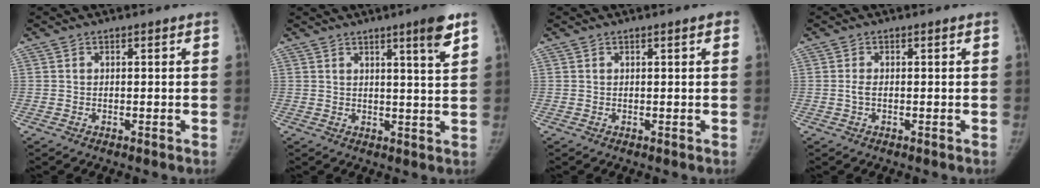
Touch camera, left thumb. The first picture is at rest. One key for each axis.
{"total": 6.1, "fx": 3.6, "fy": 0.0, "fz": 4.9, "tx": -0.066, "ty": -0.025, "tz": 0.052}
{"total": 1.2, "fx": 0.6, "fy": 0.1, "fz": 1.1, "tx": -0.017, "ty": 0.001, "tz": 0.006}
{"total": 1.3, "fx": -0.1, "fy": 0.4, "fz": 1.3, "tx": -0.030, "ty": 0.003, "tz": 0.000}